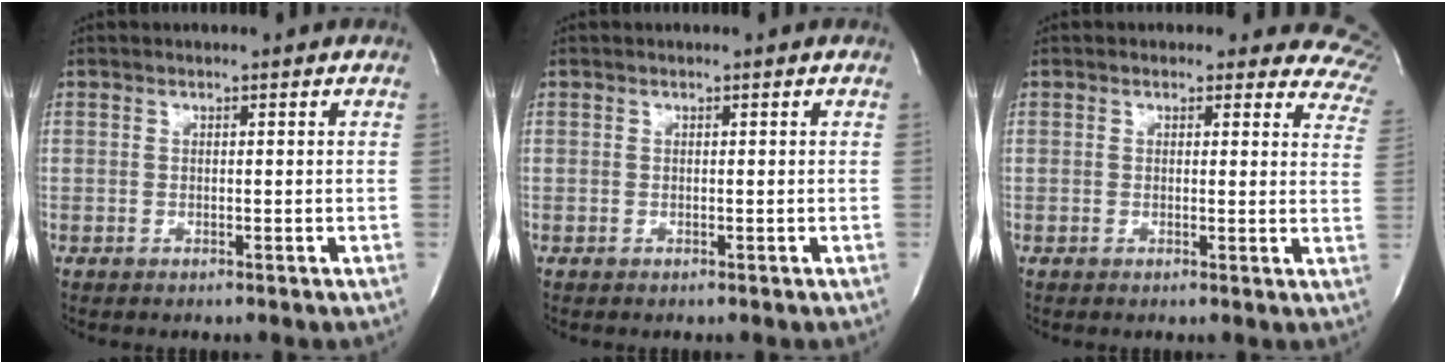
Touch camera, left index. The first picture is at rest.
{"total": 0.0}
{"total": 10.4, "force": [9.2, 4.8, 1.1], "torque": [0.040, -0.037, 0.049]}